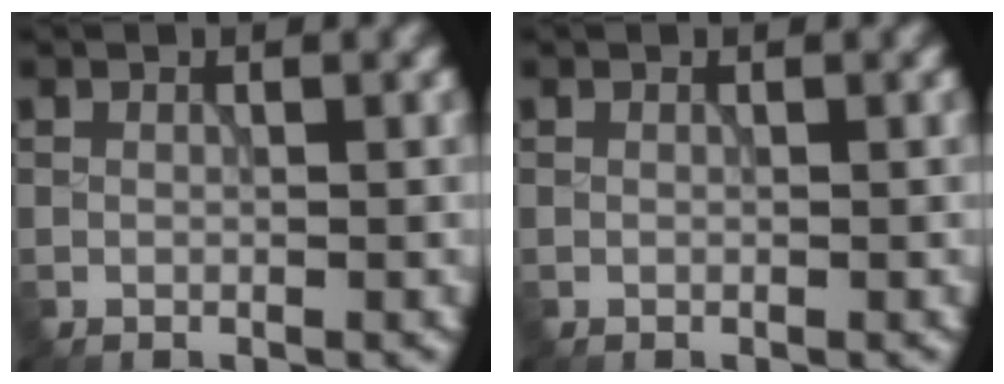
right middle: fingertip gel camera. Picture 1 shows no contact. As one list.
[{"total": 0.0}]